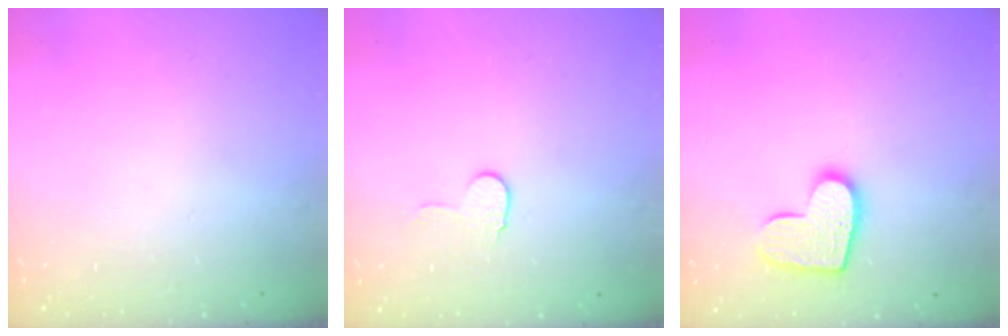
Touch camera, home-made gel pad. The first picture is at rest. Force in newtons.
{"total": 6.4, "press": 6.4, "slide": 0.6}
{"total": 12.7, "press": 12.6, "slide": 0.8}